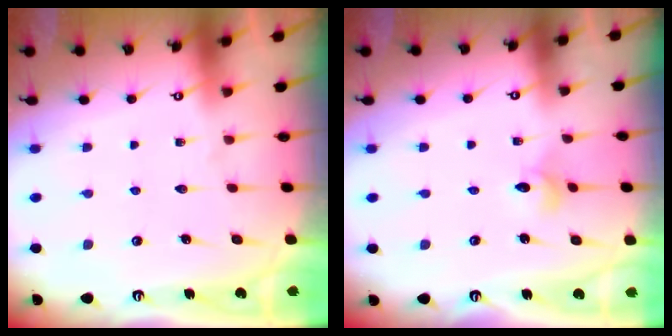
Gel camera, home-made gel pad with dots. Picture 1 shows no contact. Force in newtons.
{"total": 3.1, "press": 3.0, "slide": 0.4}